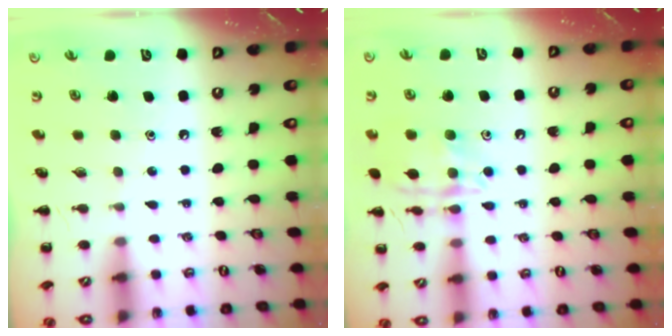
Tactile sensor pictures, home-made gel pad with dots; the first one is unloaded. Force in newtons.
{"total": 13.5, "press": 13.5, "slide": 0.7}